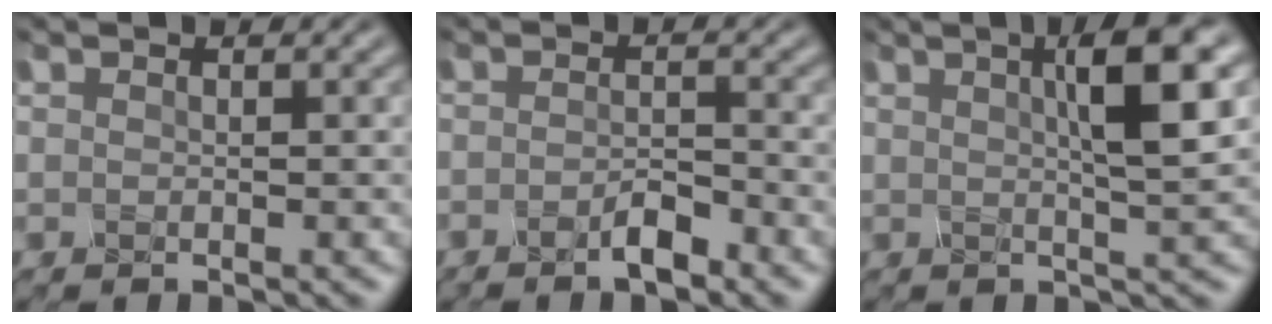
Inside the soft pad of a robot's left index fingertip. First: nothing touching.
{"total": 2.3, "force": [-2.0, 0.3, 1.1], "torque": [-0.020, -0.003, -0.039]}
{"total": 6.6, "force": [1.8, 1.5, 6.2], "torque": [-0.081, 0.008, 0.023]}